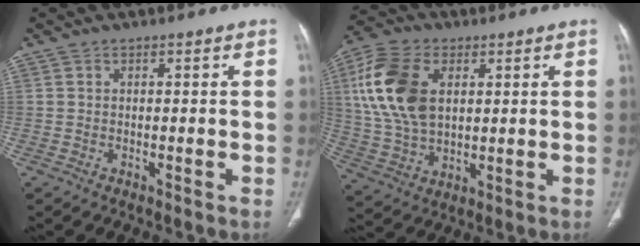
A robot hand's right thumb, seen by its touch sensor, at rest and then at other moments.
{"total": 16.1, "force": [4.0, 10.1, 11.9], "torque": [-0.241, 0.000, 0.079]}